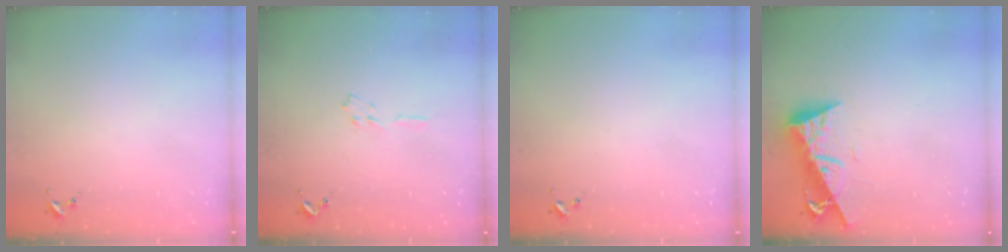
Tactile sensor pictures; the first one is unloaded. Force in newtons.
{"total": 3.2, "press": 3.1, "slide": 0.4}
{"total": 0.0}
{"total": 9.4, "press": 9.3, "slide": 1.3}